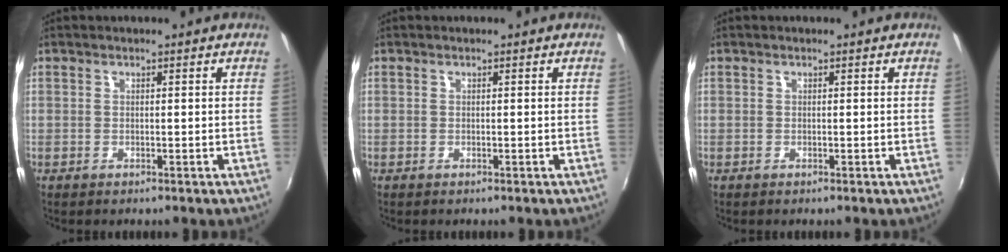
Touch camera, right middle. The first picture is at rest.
{"total": 0.0}
{"total": 0.0}